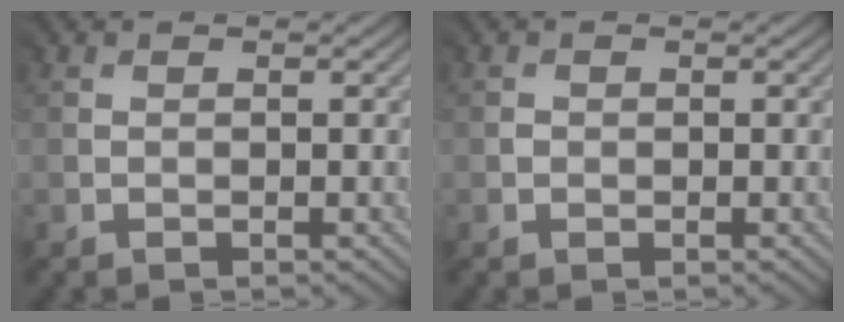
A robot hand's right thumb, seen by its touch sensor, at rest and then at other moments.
{"total": 0.7, "force": [-0.1, 0.7, -0.2], "torque": [0.007, 0.001, -0.002]}